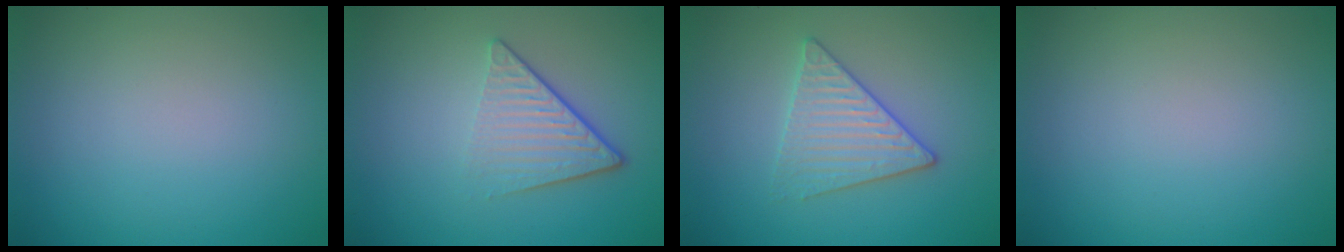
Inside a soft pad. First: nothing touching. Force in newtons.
{"total": 4.6, "press": 2.9, "slide": 3.6}
{"total": 3.2, "press": 3.2, "slide": 0.6}
{"total": 0.0}